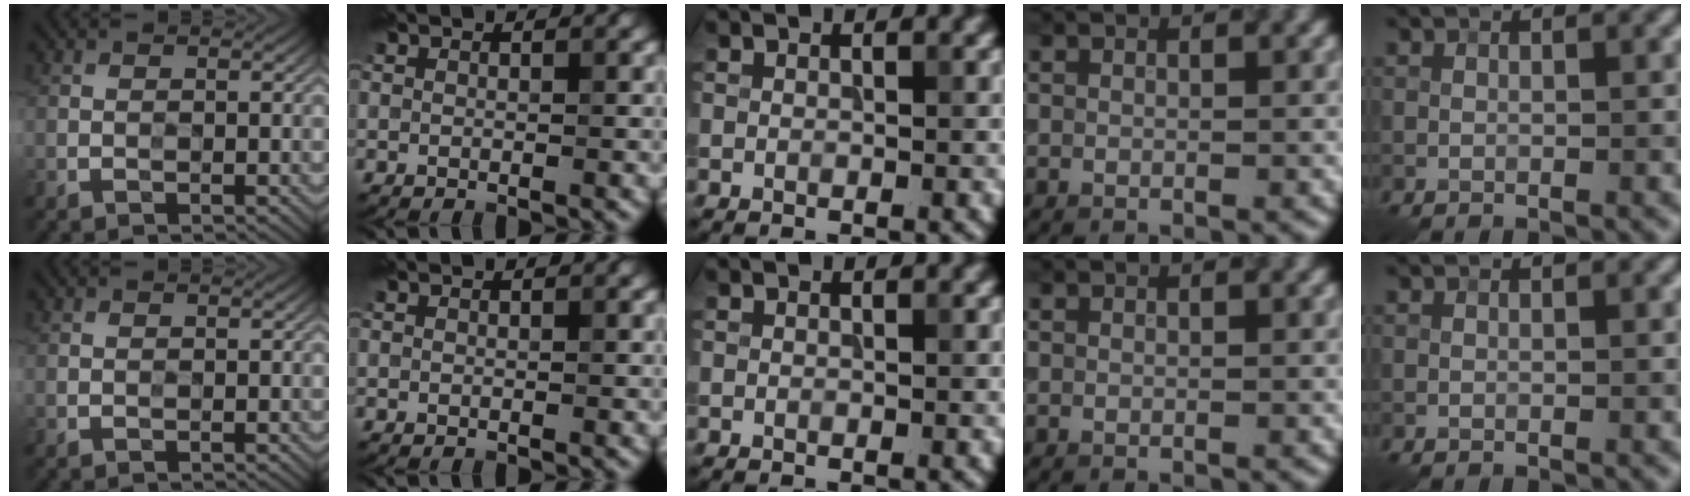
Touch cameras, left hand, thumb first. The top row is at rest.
{}